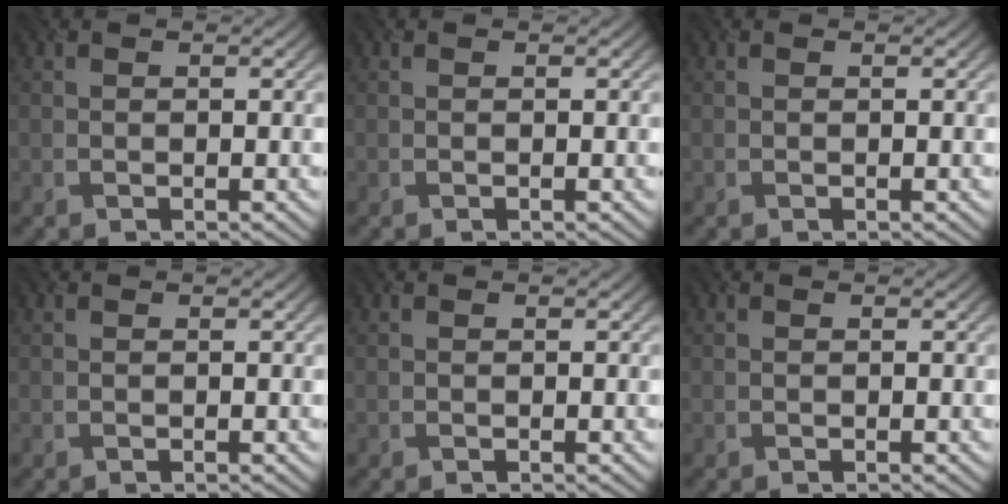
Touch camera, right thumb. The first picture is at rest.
{"total": 0.0}
{"total": 0.0}
{"total": 0.0}
{"total": 0.0}
{"total": 0.0}